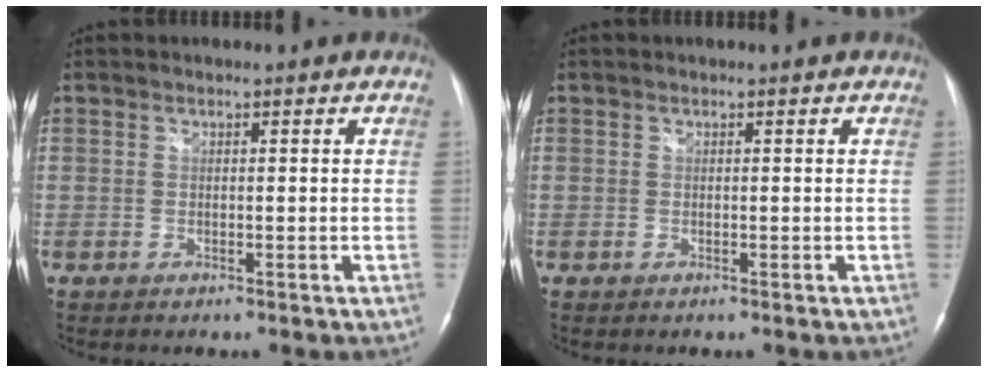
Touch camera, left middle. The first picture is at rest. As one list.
[{"total": 0.0}]